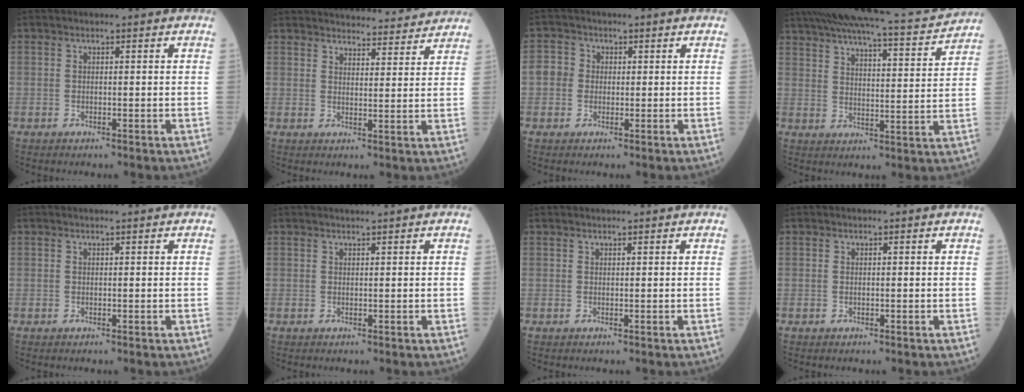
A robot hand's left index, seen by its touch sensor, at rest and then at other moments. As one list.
[{"total": 16.3, "force": [15.7, 2.4, 3.7], "torque": [-0.034, 0.011, 0.195]}, {"total": 3.2, "force": [-0.3, 3.1, 0.8], "torque": [-0.013, 0.011, -0.007]}, {"total": 18.8, "force": [17.1, 1.0, 7.9], "torque": [-0.130, -0.007, 0.237]}, {"total": 0.8, "force": [0.7, -0.1, 0.2], "torque": [-0.010, 0.004, 0.013]}, {"total": 1.2, "force": [1.1, -0.4, 0.4], "torque": [-0.011, 0.005, 0.027]}, {"total": 1.2, "force": [1.2, -0.1, 0.2], "torque": [-0.006, 0.013, 0.018]}, {"total": 0.0}]